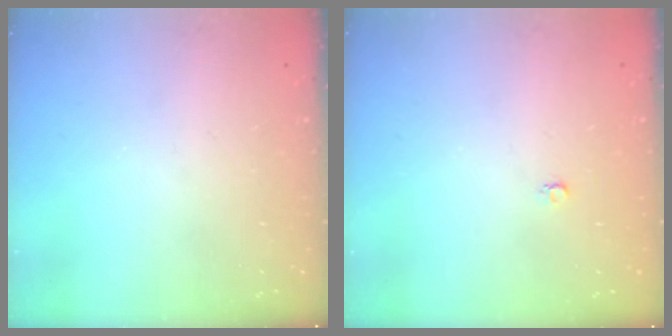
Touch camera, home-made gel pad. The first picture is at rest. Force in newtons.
{"total": 2.6, "press": 2.6, "slide": 0.3}